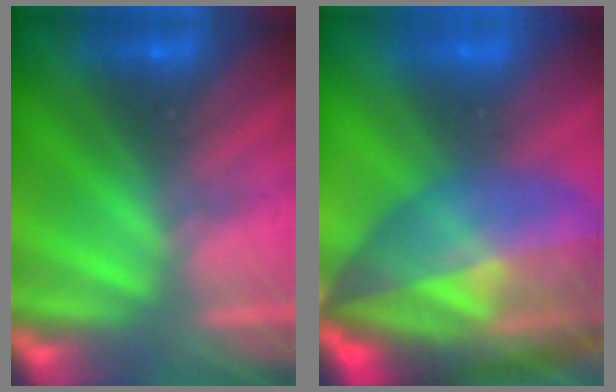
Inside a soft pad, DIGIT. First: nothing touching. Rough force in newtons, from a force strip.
{"total": 8.6}